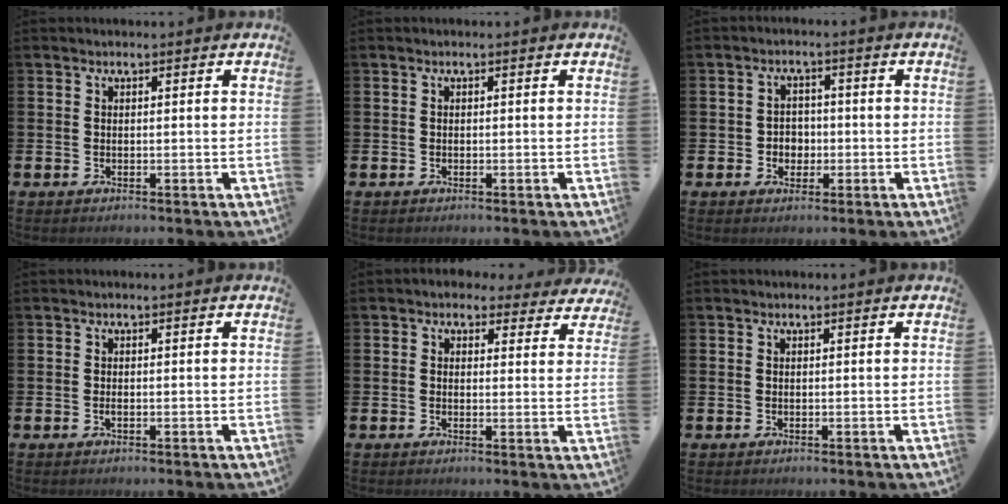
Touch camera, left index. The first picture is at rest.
{"total": 0.0}
{"total": 2.8, "force": [-0.5, 2.6, 1.0], "torque": [-0.016, 0.005, -0.017]}
{"total": 0.5, "force": [-0.1, 0.1, 0.5], "torque": [-0.016, 0.001, -0.001]}
{"total": 3.1, "force": [2.5, 1.6, 0.5], "torque": [-0.012, -0.012, 0.041]}
{"total": 0.0}